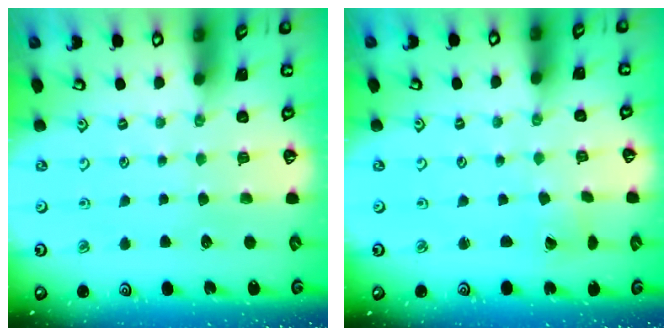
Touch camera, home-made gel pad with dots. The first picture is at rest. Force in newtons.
{"total": 1.9, "press": 1.9, "slide": 0.0}